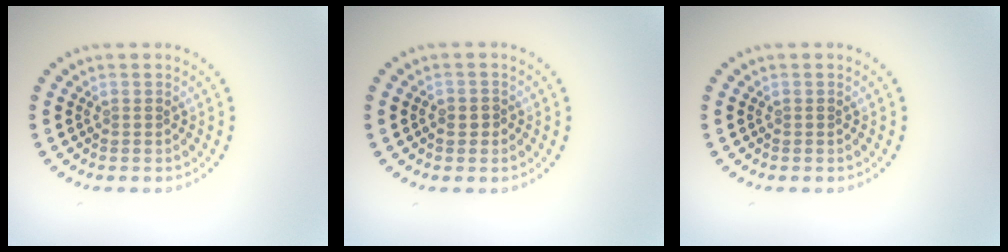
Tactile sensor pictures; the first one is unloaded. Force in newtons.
{"total": 0.7, "press": 0.6, "slide": 0.3}
{"total": 0.0}